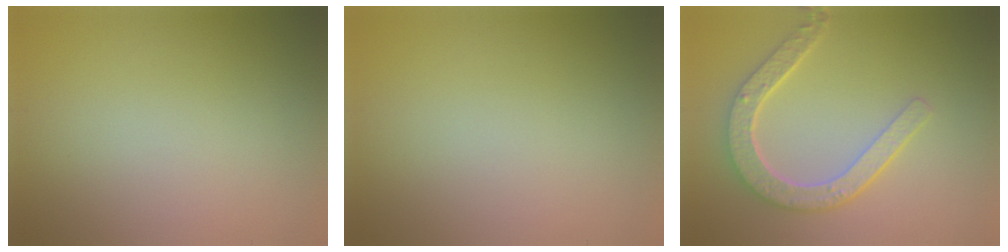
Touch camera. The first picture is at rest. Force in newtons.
{"total": 0.0}
{"total": 4.9, "press": 3.9, "slide": 3.0}